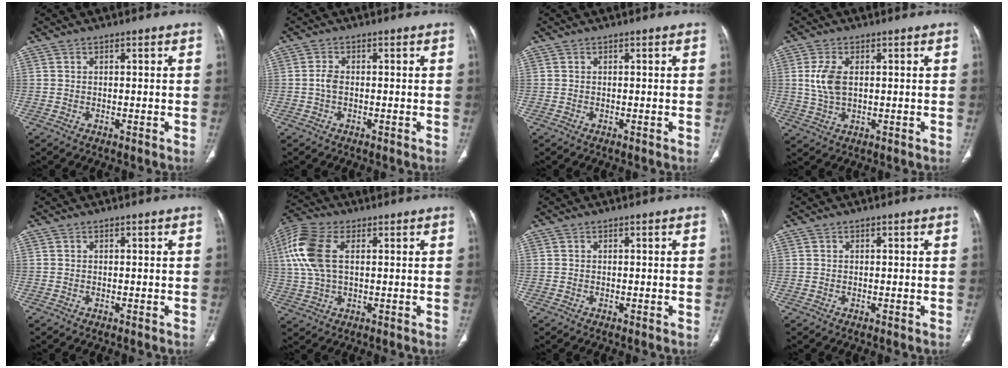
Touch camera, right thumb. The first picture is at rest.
{"total": 1.9, "force": [-0.3, 1.0, 1.5], "torque": [-0.033, 0.001, -0.009]}
{"total": 0.0}
{"total": 6.0, "force": [1.0, 3.3, 4.9], "torque": [-0.109, 0.000, 0.021]}
{"total": 0.0}
{"total": 13.1, "force": [3.2, 7.3, 10.4], "torque": [-0.254, 0.016, 0.062]}
{"total": 0.0}
{"total": 0.0}